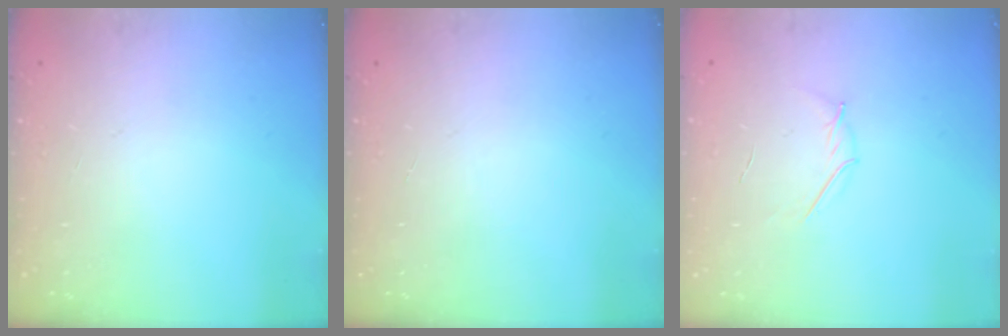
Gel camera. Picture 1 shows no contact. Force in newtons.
{"total": 0.0}
{"total": 2.9, "press": 2.8, "slide": 0.9}